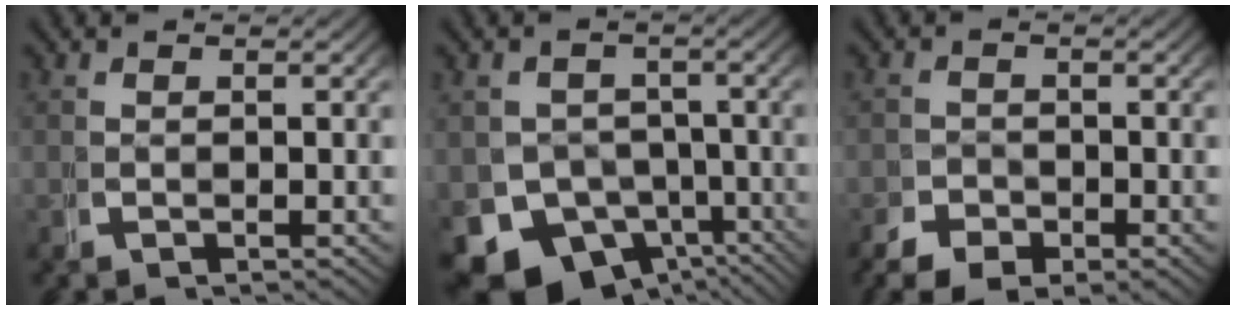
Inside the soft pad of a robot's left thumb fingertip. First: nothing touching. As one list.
[{"total": 14.5, "force": [-6.2, 11.2, 6.7], "torque": [-0.141, -0.078, -0.081]}, {"total": 3.2, "force": [-2.0, 1.9, 1.6], "torque": [-0.013, -0.016, -0.034]}]